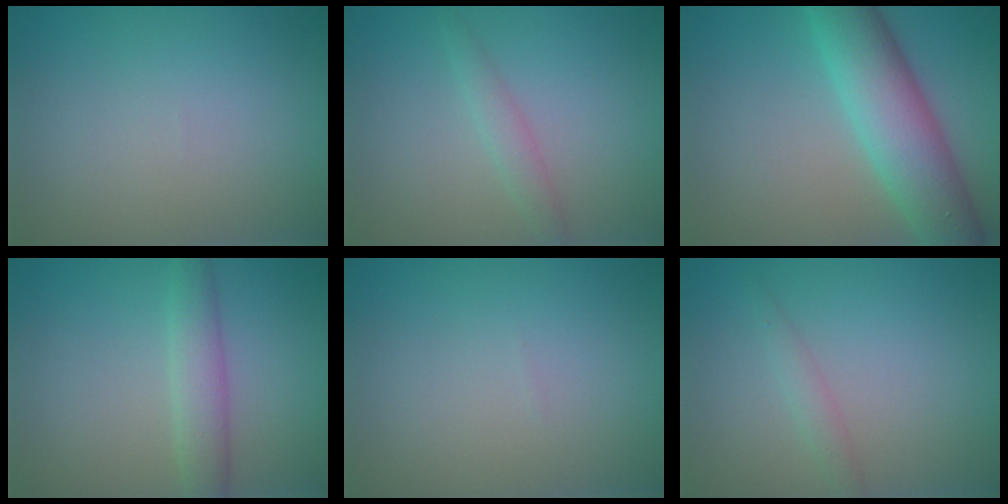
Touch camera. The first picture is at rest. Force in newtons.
{"total": 1.4, "press": 1.4, "slide": 0.0}
{"total": 6.8, "press": 6.8, "slide": 0.1}
{"total": 2.8, "press": 2.8, "slide": 0.1}
{"total": 0.0}
{"total": 1.2, "press": 1.2, "slide": 0.1}